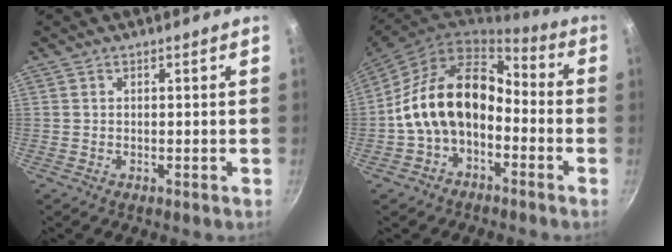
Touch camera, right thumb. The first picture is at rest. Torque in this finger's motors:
{"motor_torque": [0.51, 0.68, 1.48, -1.29, 0.62]}